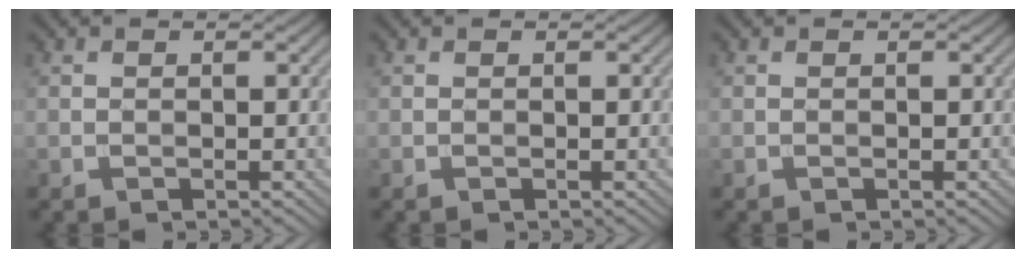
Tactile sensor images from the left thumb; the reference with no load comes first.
{"total": 0.0}
{"total": 0.0}